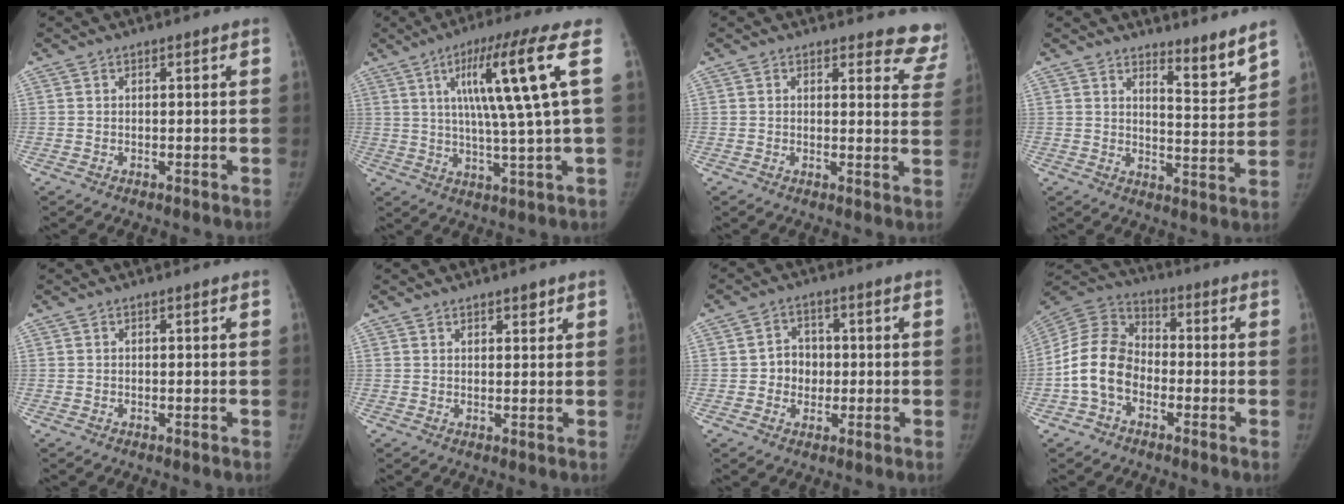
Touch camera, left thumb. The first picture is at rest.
{"total": 14.5, "force": [3.9, -0.1, 14.0], "torque": [-0.252, -0.007, 0.065]}
{"total": 8.8, "force": [8.4, 2.6, 0.2], "torque": [0.055, -0.070, 0.053]}
{"total": 6.3, "force": [5.5, 0.8, 2.9], "torque": [-0.027, -0.057, 0.085]}
{"total": 0.0}
{"total": 2.1, "force": [1.6, 1.1, 0.9], "torque": [0.006, -0.007, 0.020]}
{"total": 5.2, "force": [-0.2, 4.6, 2.3], "torque": [-0.003, 0.009, -0.009]}
{"total": 12.3, "force": [-3.3, 8.9, 7.8], "torque": [-0.146, 0.033, -0.076]}